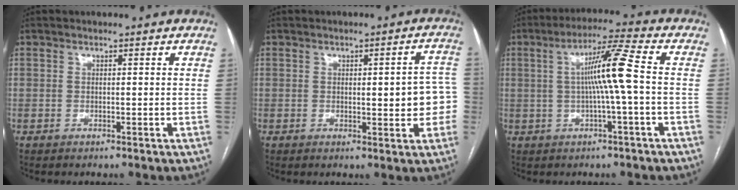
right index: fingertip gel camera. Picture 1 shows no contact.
{"total": 7.5, "force": [-0.5, 2.1, 7.2], "torque": [-0.080, 0.017, -0.003]}
{"total": 8.5, "force": [0.1, -1.0, 8.4], "torque": [-0.149, 0.013, 0.001]}